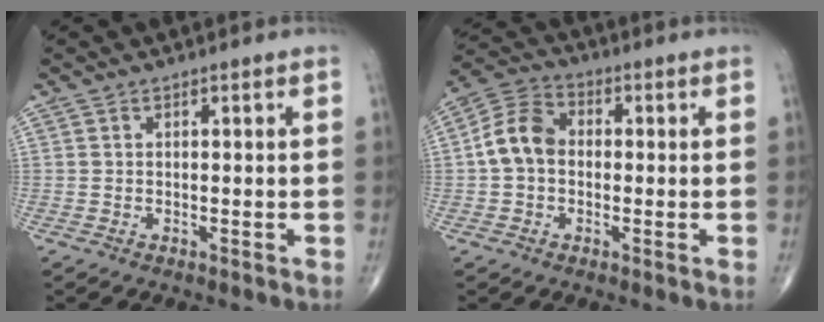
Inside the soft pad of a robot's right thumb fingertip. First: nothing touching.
{"total": 8.2, "force": [-0.3, 6.2, 5.4], "torque": [-0.094, 0.028, -0.018]}